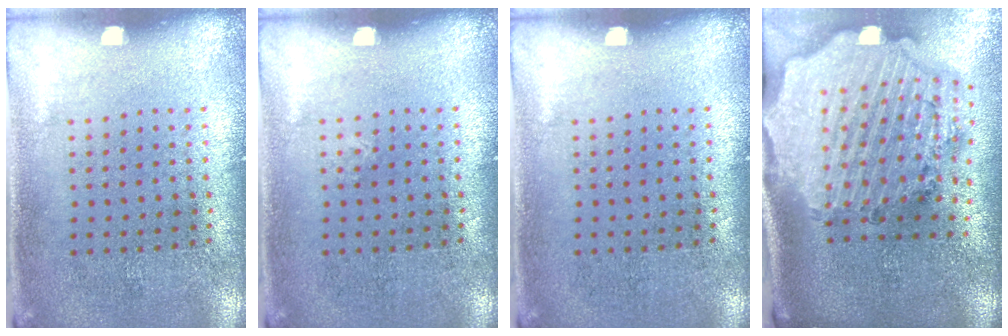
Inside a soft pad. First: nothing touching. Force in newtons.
{"total": 0.0}
{"total": 0.0}
{"total": 4.0, "press": 3.3, "slide": 2.3}